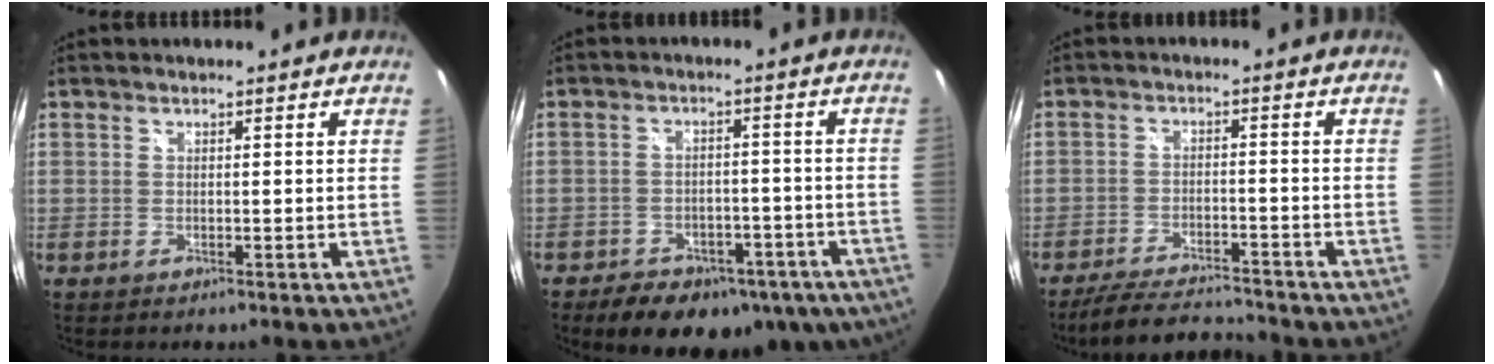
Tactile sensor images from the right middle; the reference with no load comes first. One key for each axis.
{"total": 17.3, "fx": -11.8, "fy": 9.4, "fz": 8.4, "tx": -0.166, "ty": -0.001, "tz": -0.139}
{"total": 10.6, "fx": -9.7, "fy": 1.4, "fz": 3.8, "tx": -0.098, "ty": -0.007, "tz": -0.160}